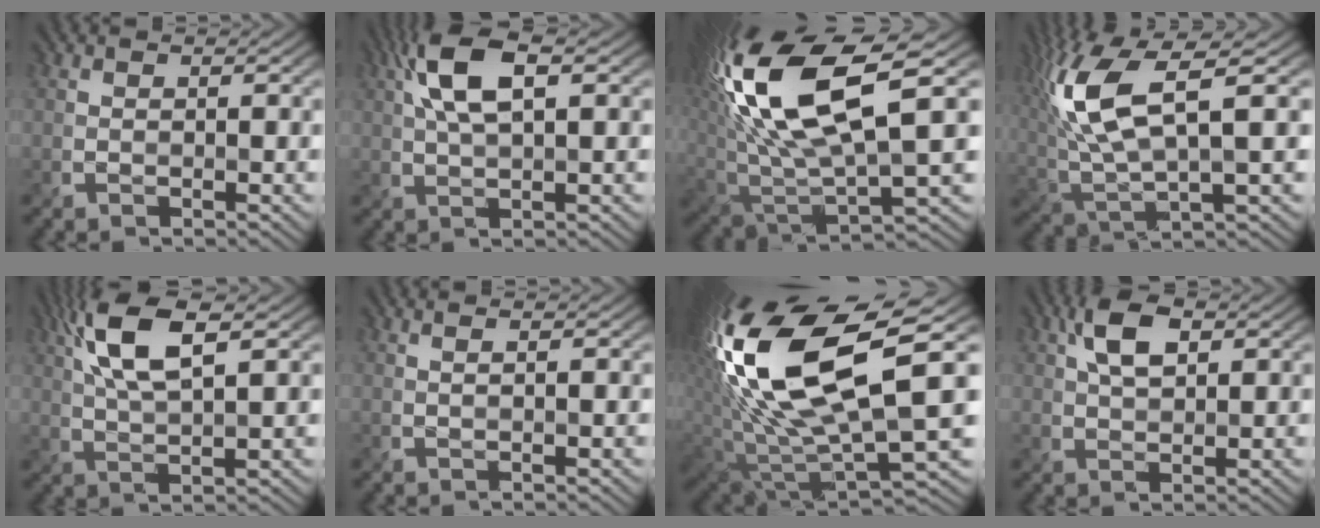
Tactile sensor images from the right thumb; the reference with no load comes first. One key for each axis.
{"total": 7.9, "fx": 2.8, "fy": 3.1, "fz": 6.7, "tx": -0.143, "ty": 0.016, "tz": 0.047}
{"total": 18.3, "fx": 6.8, "fy": 7.7, "fz": 15.2, "tx": -0.341, "ty": 0.023, "tz": 0.119}
{"total": 12.1, "fx": 4.2, "fy": 4.1, "fz": 10.5, "tx": -0.247, "ty": 0.010, "tz": 0.084}
{"total": 9.2, "fx": 4.0, "fy": 3.1, "fz": 7.7, "tx": -0.166, "ty": 0.015, "tz": 0.074}
{"total": 0.9, "fx": 0.5, "fy": 0.0, "fz": 0.7, "tx": -0.002, "ty": -0.004, "tz": -0.001}
{"total": 19.5, "fx": 5.9, "fy": 8.8, "fz": 16.4, "tx": -0.360, "ty": 0.005, "tz": 0.098}
{"total": 5.2, "fx": 2.1, "fy": 2.6, "fz": 4.0, "tx": -0.087, "ty": 0.004, "tz": 0.036}